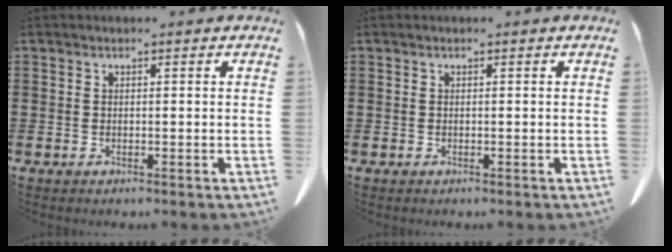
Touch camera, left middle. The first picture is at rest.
{"total": 0.0}